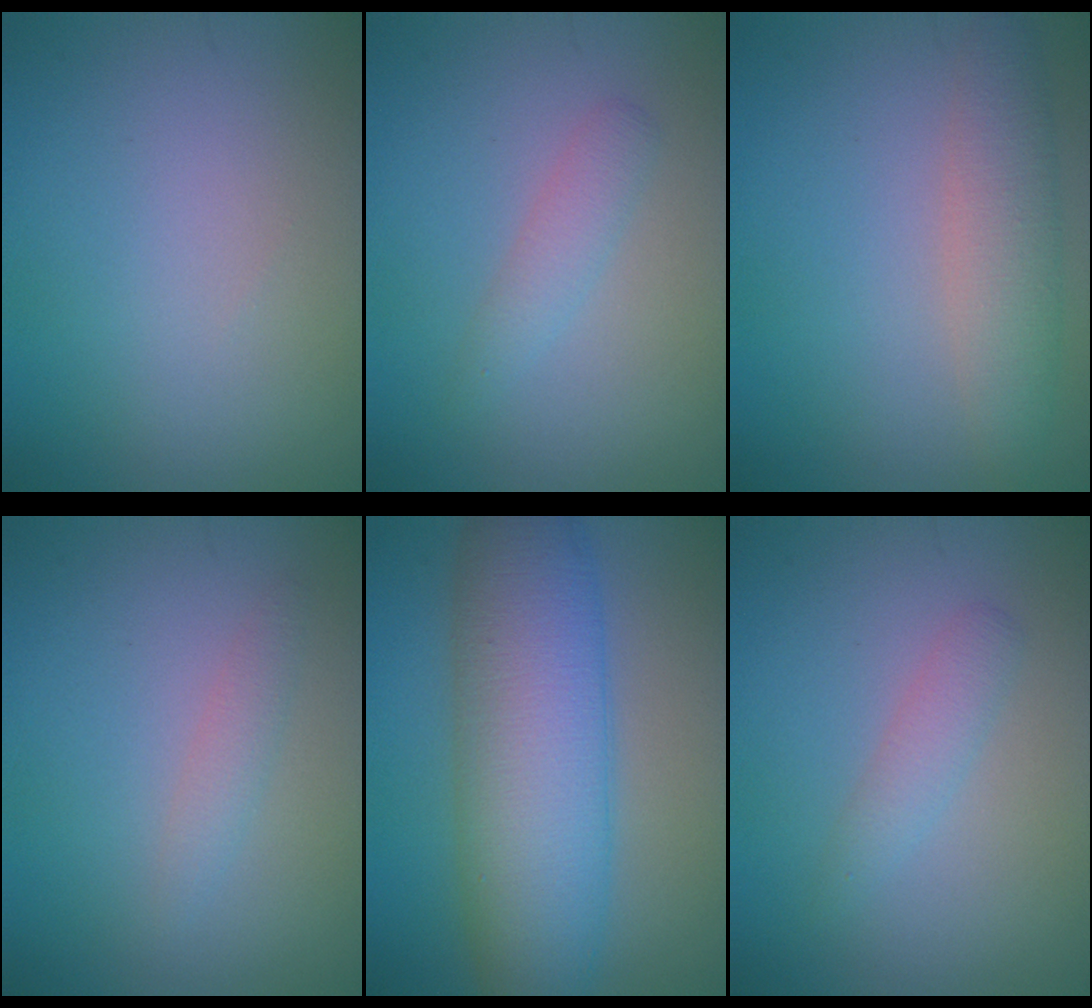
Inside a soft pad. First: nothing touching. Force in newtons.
{"total": 1.7, "press": 1.7, "slide": 0.0}
{"total": 3.6, "press": 3.5, "slide": 0.2}
{"total": 1.3, "press": 1.3, "slide": 0.0}
{"total": 9.9, "press": 9.9, "slide": 0.4}
{"total": 1.7, "press": 1.7, "slide": 0.0}